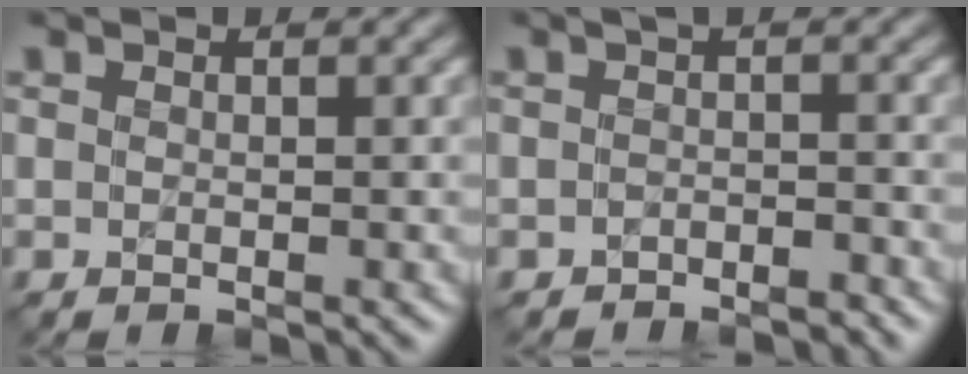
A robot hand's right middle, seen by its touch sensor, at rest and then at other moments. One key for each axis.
{"total": 1.7, "fx": -1.5, "fy": 0.4, "fz": 0.6, "tx": -0.009, "ty": -0.005, "tz": -0.025}